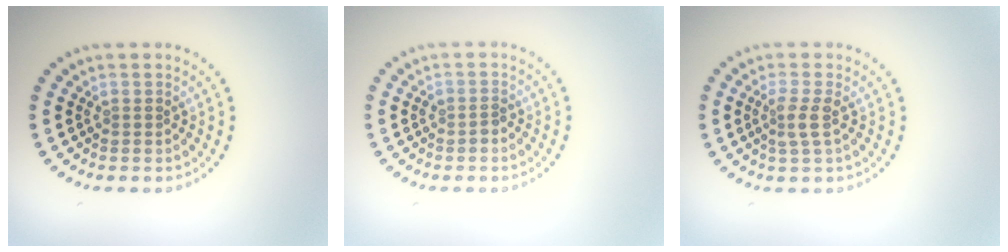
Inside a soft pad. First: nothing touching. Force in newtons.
{"total": 0.6, "press": 0.6, "slide": 0.3}
{"total": 1.8, "press": 1.4, "slide": 1.1}